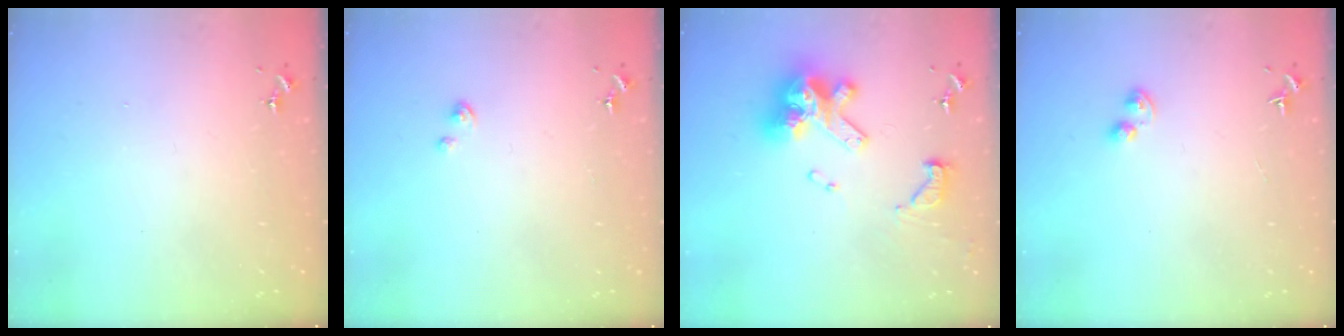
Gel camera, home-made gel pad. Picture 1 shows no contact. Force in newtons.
{"total": 1.1, "press": 1.1, "slide": 0.1}
{"total": 16.9, "press": 16.8, "slide": 1.5}
{"total": 3.3, "press": 3.2, "slide": 0.8}